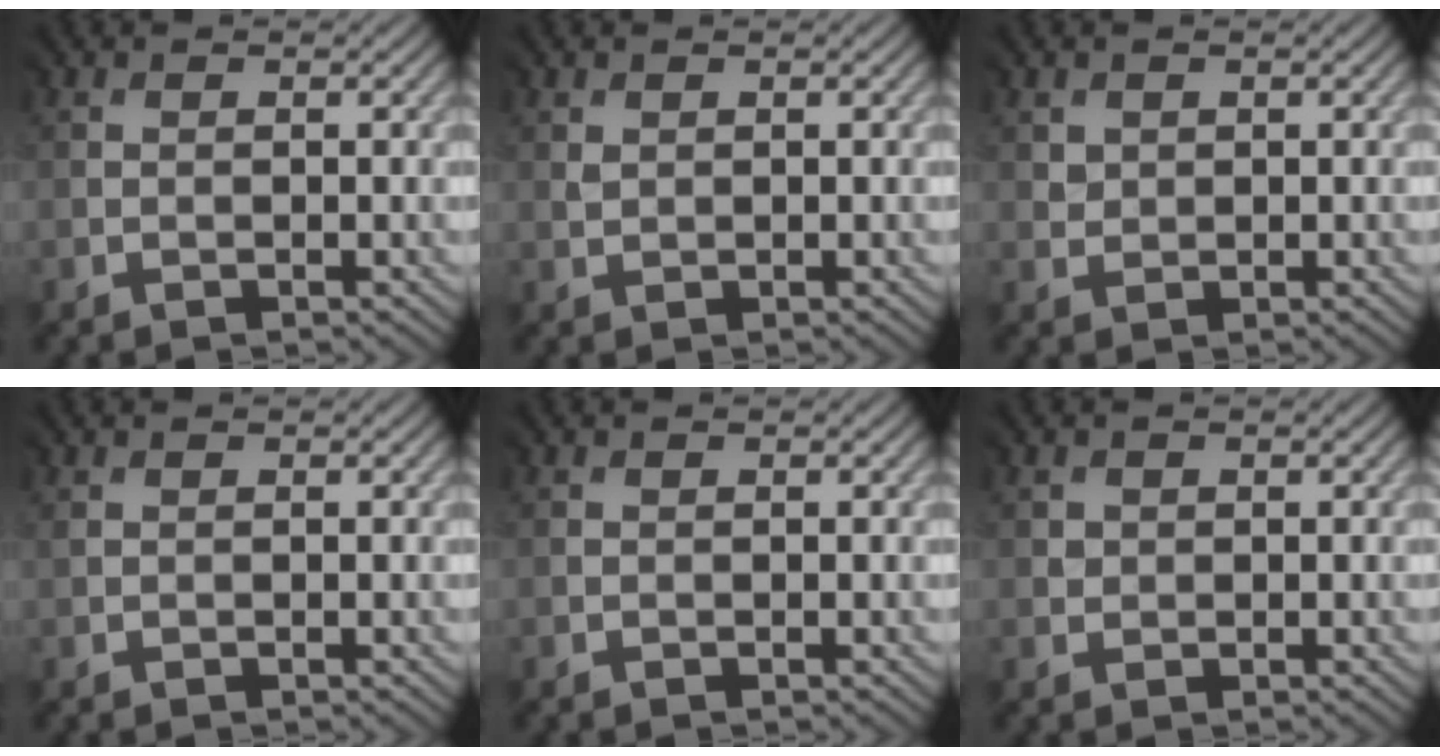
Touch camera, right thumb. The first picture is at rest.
{"total": 1.0, "force": [0.9, 0.5, -0.3], "torque": [0.000, 0.000, 0.016]}
{"total": 1.8, "force": [1.3, 1.1, -0.3], "torque": [-0.002, -0.001, 0.024]}
{"total": 0.8, "force": [0.5, 0.4, 0.5], "torque": [-0.010, 0.000, 0.010]}
{"total": 0.0}
{"total": 1.2, "force": [0.8, 0.9, -0.4], "torque": [0.003, -0.003, 0.013]}